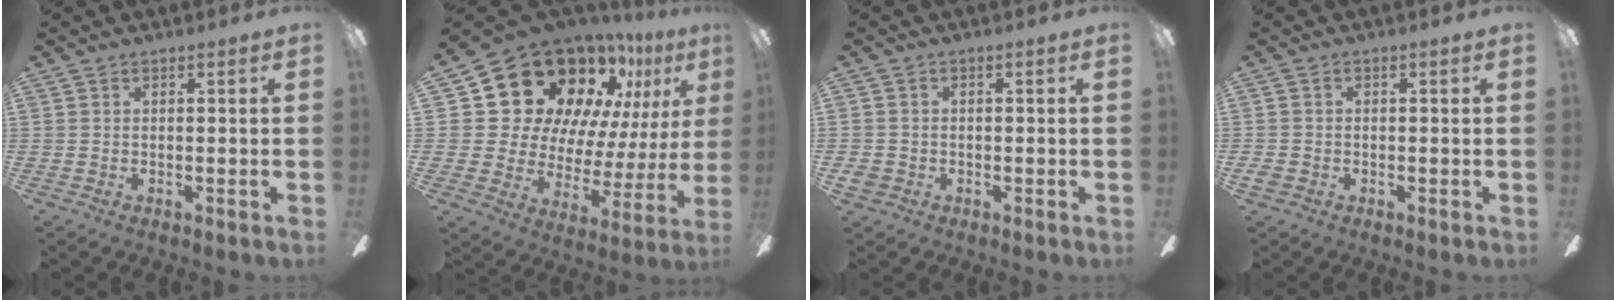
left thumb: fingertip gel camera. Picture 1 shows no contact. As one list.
[{"total": 23.2, "force": [15.5, 14.2, 9.8], "torque": [-0.178, -0.109, 0.303]}, {"total": 2.3, "force": [-1.1, 1.8, 0.7], "torque": [-0.011, 0.006, -0.021]}, {"total": 1.8, "force": [-0.9, 1.3, 0.6], "torque": [-0.010, 0.006, -0.019]}]